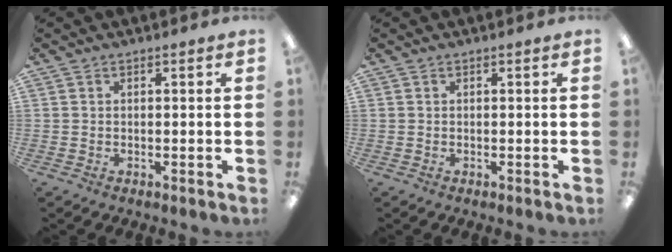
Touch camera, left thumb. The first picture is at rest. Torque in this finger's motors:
{"motor_torque": [-0.13, 0.13, 0.03, -0.01, 0.00]}